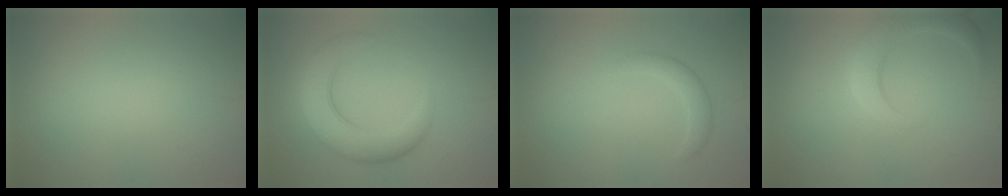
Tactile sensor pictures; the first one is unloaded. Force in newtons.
{"total": 5.7, "press": 5.7, "slide": 0.1}
{"total": 1.6, "press": 1.6, "slide": 0.1}
{"total": 4.1, "press": 4.1, "slide": 0.3}